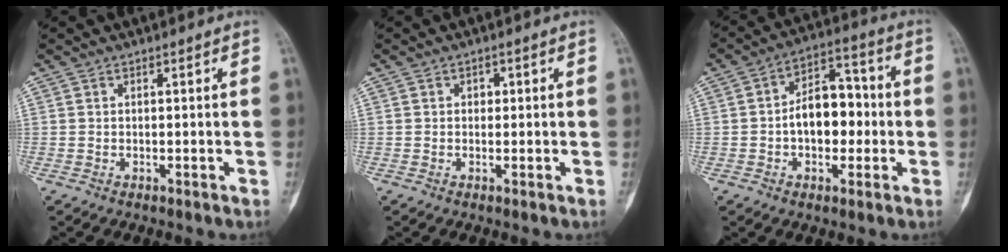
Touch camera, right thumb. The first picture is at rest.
{"total": 1.1, "force": [0.3, 0.9, 0.5], "torque": [0.003, 0.002, 0.001]}
{"total": 11.5, "force": [-0.8, 7.4, 8.7], "torque": [-0.099, 0.036, -0.019]}